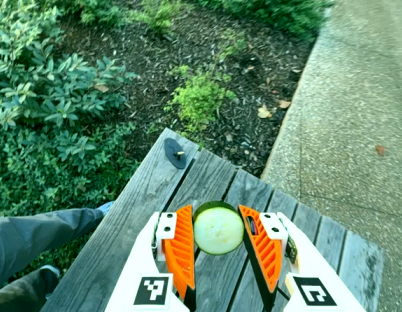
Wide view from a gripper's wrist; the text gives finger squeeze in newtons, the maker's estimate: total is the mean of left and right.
{"total": 8.6, "left": 8.5, "right": 8.7}